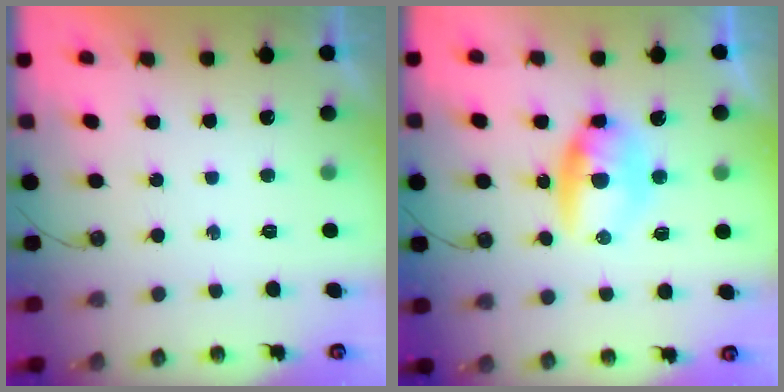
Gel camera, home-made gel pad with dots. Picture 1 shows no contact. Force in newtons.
{"total": 9.8, "press": 8.2, "slide": 5.3}